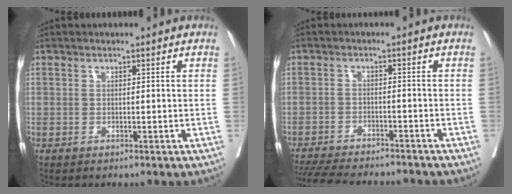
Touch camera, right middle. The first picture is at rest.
{"total": 16.4, "force": [-14.9, 2.4, 6.4], "torque": [-0.148, -0.029, -0.213]}